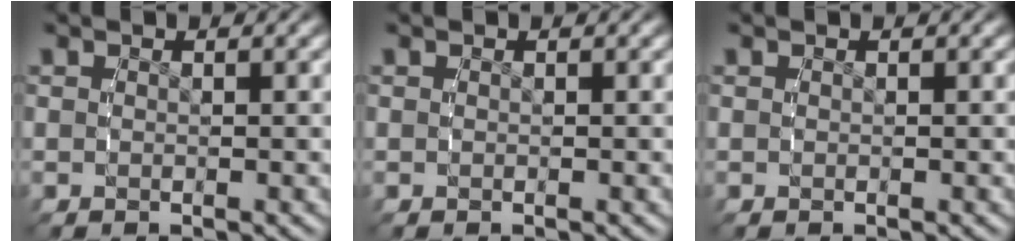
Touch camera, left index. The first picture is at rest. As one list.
[{"total": 0.0}, {"total": 0.0}]